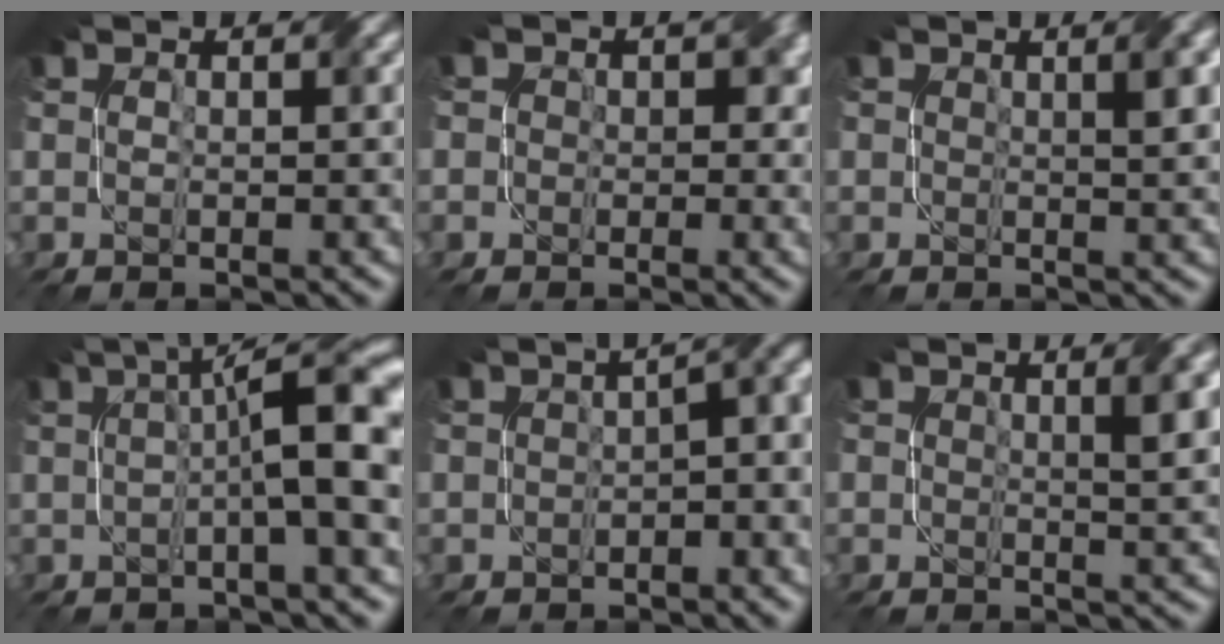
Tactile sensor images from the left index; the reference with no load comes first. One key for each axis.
{"total": 3.5, "fx": 0.2, "fy": 3.0, "fz": 1.7, "tx": -0.007, "ty": 0.011, "tz": 0.001}
{"total": 1.9, "fx": 0.6, "fy": 0.5, "fz": 1.8, "tx": -0.014, "ty": 0.007, "tz": 0.009}
{"total": 9.3, "fx": 0.9, "fy": 1.8, "fz": 9.1, "tx": -0.113, "ty": 0.024, "tz": 0.008}
{"total": 6.7, "fx": -0.6, "fy": 3.0, "fz": 6.0, "tx": -0.025, "ty": 0.020, "tz": -0.014}
{"total": 3.0, "fx": 0.9, "fy": 0.8, "fz": 2.8, "tx": -0.024, "ty": 0.008, "tz": 0.014}